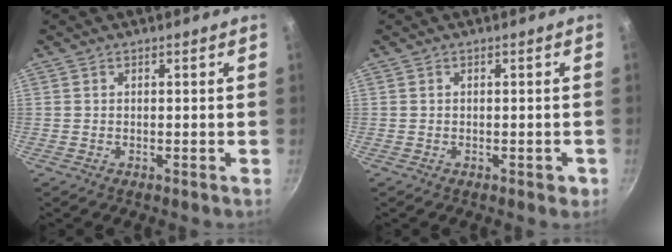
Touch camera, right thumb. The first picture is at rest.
{"total": 1.1, "force": [-0.5, 0.6, 0.8], "torque": [-0.004, 0.000, -0.005]}